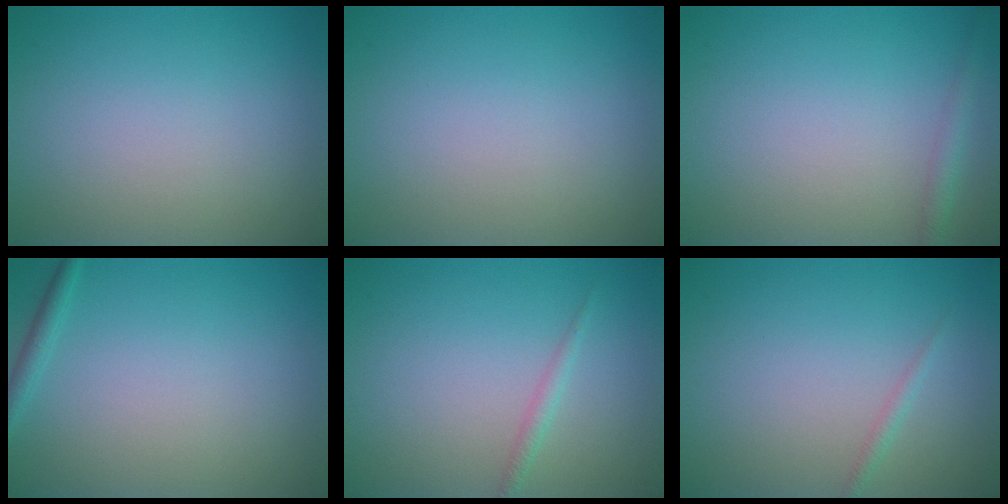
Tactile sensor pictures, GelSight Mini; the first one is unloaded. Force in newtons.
{"total": 0.0}
{"total": 1.5, "press": 1.5, "slide": 0.1}
{"total": 1.2, "press": 1.1, "slide": 0.1}
{"total": 1.0, "press": 1.0, "slide": 0.1}
{"total": 0.8, "press": 0.8, "slide": 0.1}